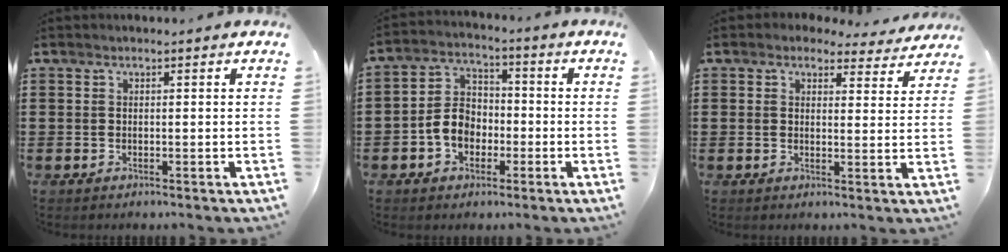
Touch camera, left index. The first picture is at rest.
{"total": 6.3, "force": [-2.3, 4.7, 3.5], "torque": [-0.089, 0.010, -0.051]}
{"total": 3.4, "force": [3.0, 1.2, 0.9], "torque": [-0.022, -0.011, 0.053]}